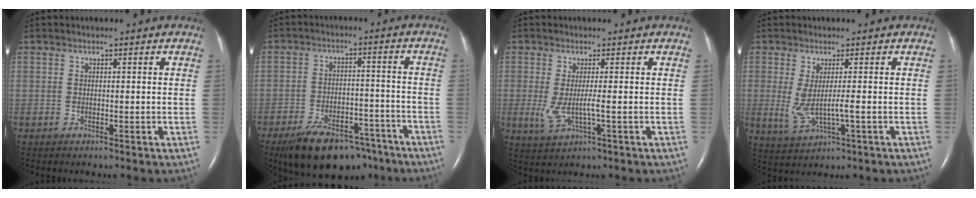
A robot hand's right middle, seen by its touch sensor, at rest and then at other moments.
{"total": 14.0, "force": [-10.6, 6.1, 6.8], "torque": [-0.105, 0.010, -0.163]}
{"total": 4.1, "force": [-0.5, 0.5, 4.1], "torque": [-0.097, -0.012, -0.005]}
{"total": 5.0, "force": [-0.3, 0.6, 4.9], "torque": [-0.114, -0.012, 0.001]}